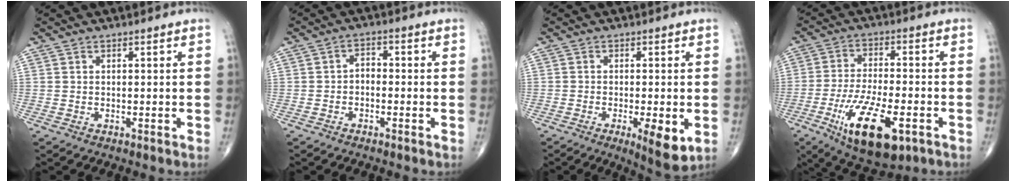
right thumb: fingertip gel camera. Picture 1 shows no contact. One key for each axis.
{"total": 2.4, "fx": -0.8, "fy": 1.6, "fz": 1.6, "tx": -0.015, "ty": 0.019, "tz": -0.025}
{"total": 7.1, "fx": -2.1, "fy": 1.9, "fz": 6.5, "tx": -0.098, "ty": -0.017, "tz": -0.030}
{"total": 15.9, "fx": -6.5, "fy": 6.2, "fz": 13.1, "tx": -0.232, "ty": 0.006, "tz": -0.099}